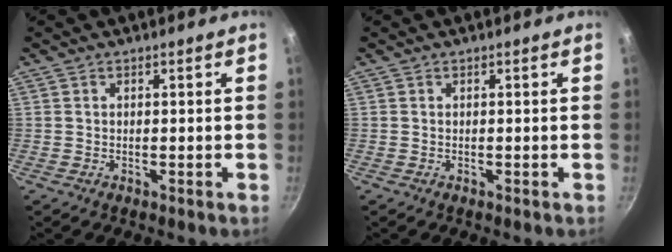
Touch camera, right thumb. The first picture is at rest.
{"total": 0.0}